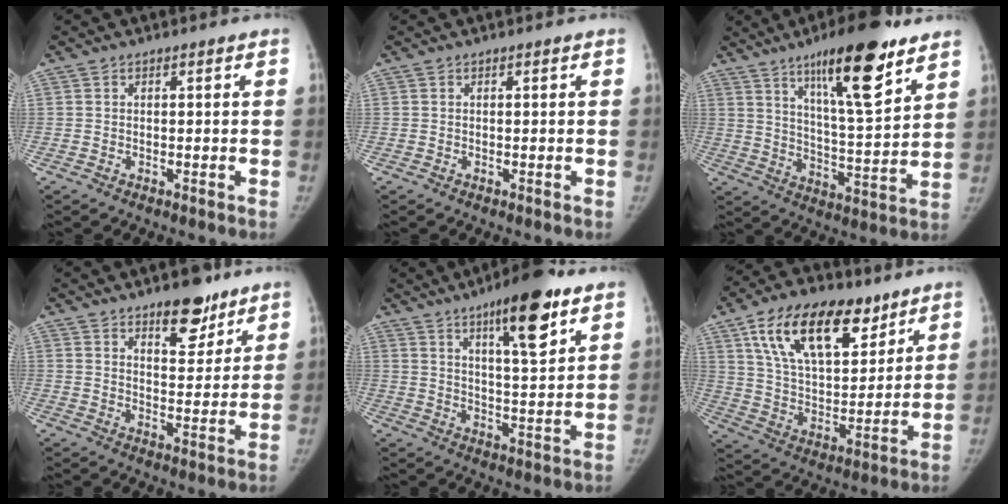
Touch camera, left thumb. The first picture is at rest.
{"total": 0.0}
{"total": 18.4, "force": [11.1, 4.2, 14.0], "torque": [-0.196, -0.060, 0.181]}
{"total": 9.6, "force": [6.6, 4.3, 5.5], "torque": [-0.046, -0.043, 0.100]}
{"total": 14.2, "force": [8.1, 3.6, 11.1], "torque": [-0.145, -0.040, 0.121]}
{"total": 20.8, "force": [11.6, 10.7, 13.6], "torque": [-0.193, -0.036, 0.204]}